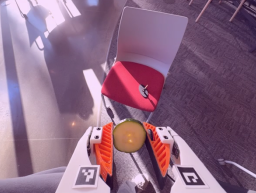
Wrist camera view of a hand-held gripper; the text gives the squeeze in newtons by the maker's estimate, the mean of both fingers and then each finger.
{"total": 6.3, "left": 6.4, "right": 6.3}